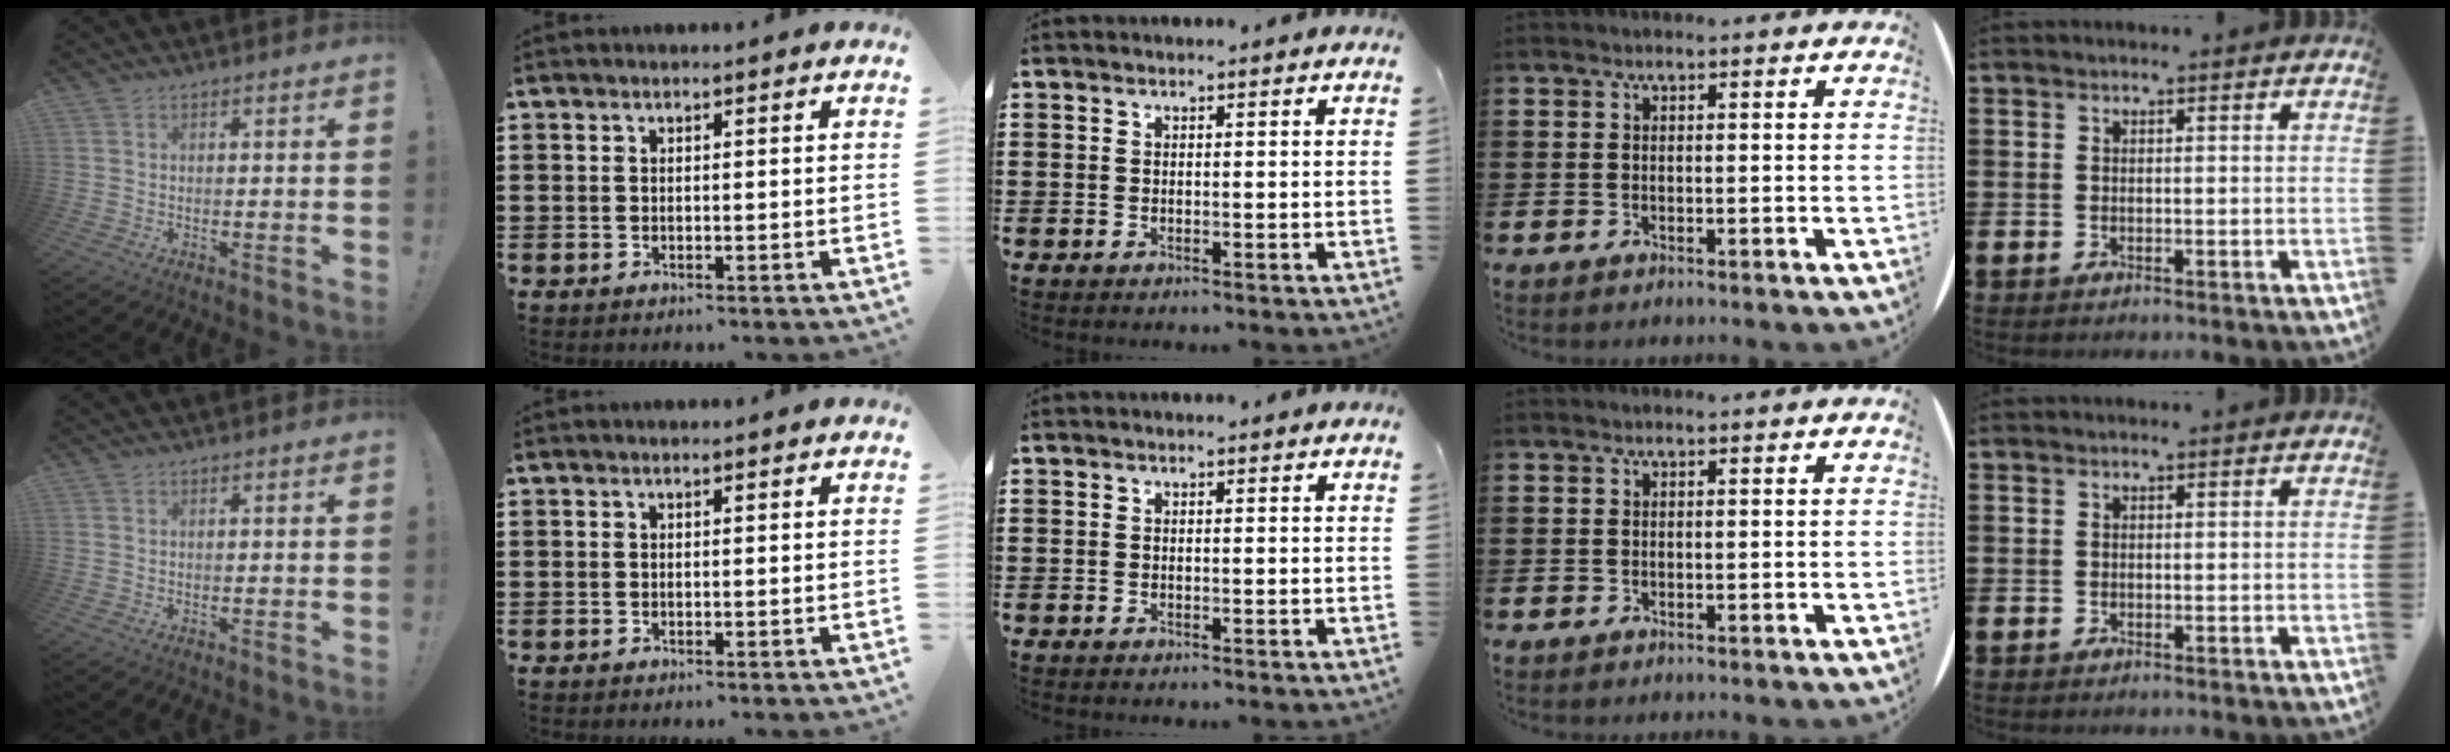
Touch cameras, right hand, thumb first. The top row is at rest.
{}